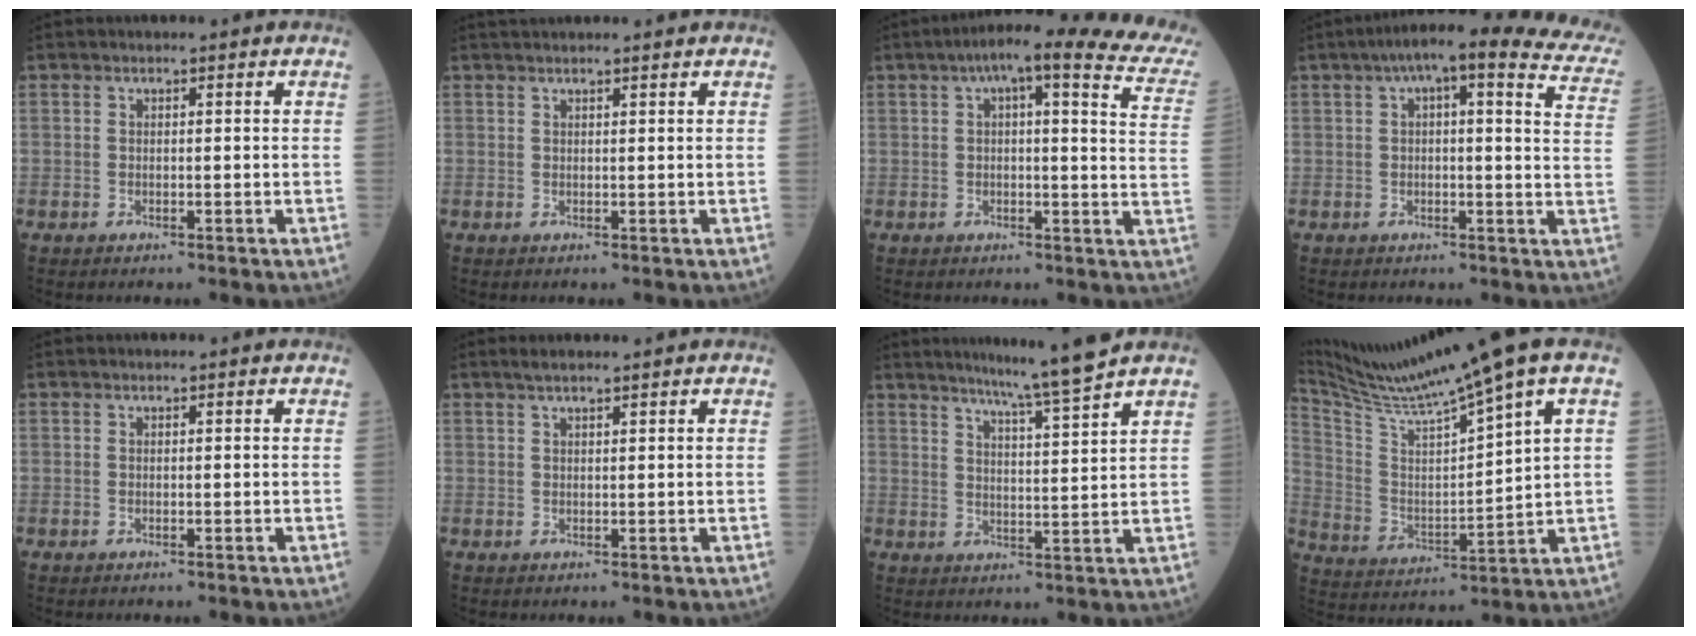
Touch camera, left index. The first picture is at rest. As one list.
[{"total": 4.9, "force": [4.6, 0.1, 1.7], "torque": [-0.023, 0.023, 0.061]}, {"total": 18.9, "force": [15.3, 1.7, 10.9], "torque": [-0.142, -0.006, 0.162]}, {"total": 19.6, "force": [15.5, 3.2, 11.5], "torque": [-0.153, 0.014, 0.163]}, {"total": 0.0}, {"total": 3.4, "force": [2.8, 0.1, 1.8], "torque": [-0.030, 0.020, 0.049]}, {"total": 8.4, "force": [7.2, -2.0, 3.8], "torque": [-0.065, -0.016, 0.112]}, {"total": 17.0, "force": [13.3, -1.7, 10.4], "torque": [-0.192, -0.003, 0.236]}]